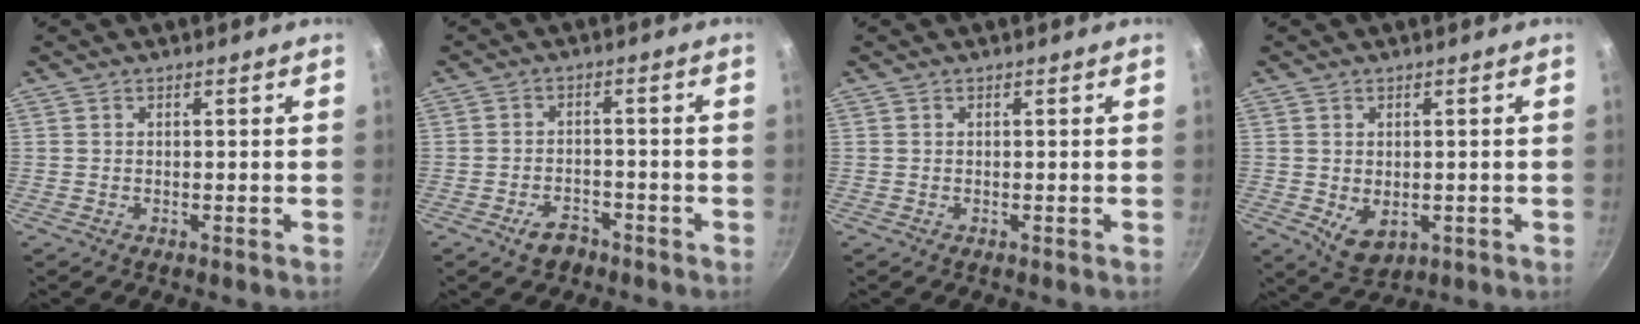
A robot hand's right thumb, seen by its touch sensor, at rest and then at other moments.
{"total": 4.4, "force": [-2.9, 2.7, 1.9], "torque": [-0.019, 0.029, -0.042]}
{"total": 0.0}
{"total": 5.4, "force": [-0.6, 3.8, 3.8], "torque": [-0.052, -0.012, 0.003]}